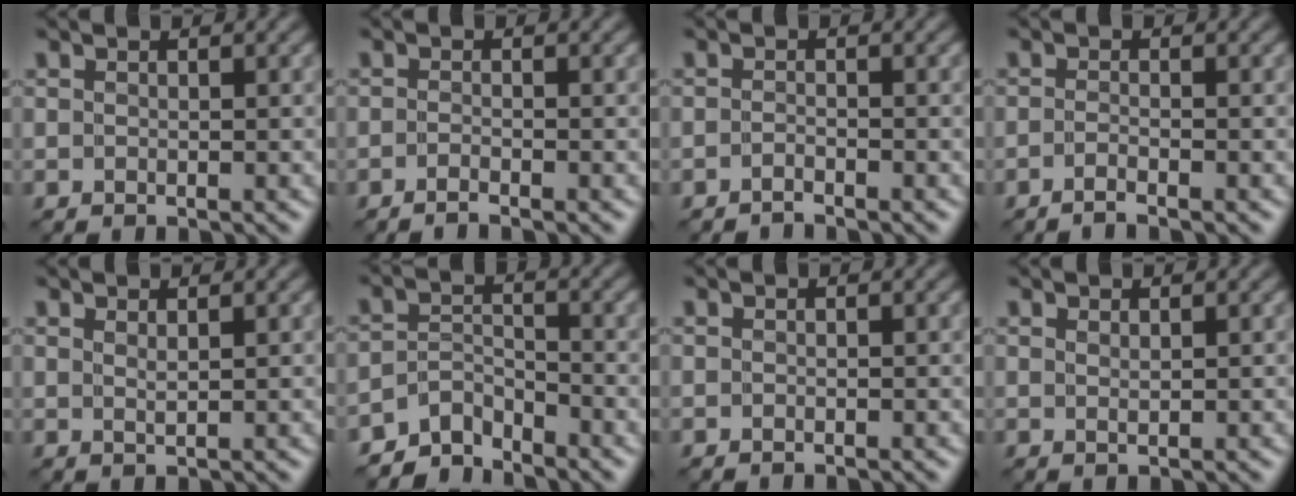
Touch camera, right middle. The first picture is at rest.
{"total": 1.1, "force": [-0.9, 0.0, 0.6], "torque": [-0.010, 0.000, -0.023]}
{"total": 1.0, "force": [-1.0, -0.1, 0.1], "torque": [-0.003, 0.003, -0.022]}
{"total": 1.2, "force": [-1.0, 0.0, 0.8], "torque": [-0.011, -0.001, -0.027]}
{"total": 0.8, "force": [0.7, -0.1, 0.4], "torque": [-0.011, 0.001, 0.012]}
{"total": 3.7, "force": [-3.4, 1.3, 0.6], "torque": [-0.003, 0.005, -0.073]}
{"total": 0.0}
{"total": 0.6, "force": [0.4, 0.1, 0.4], "torque": [-0.008, 0.002, 0.008]}